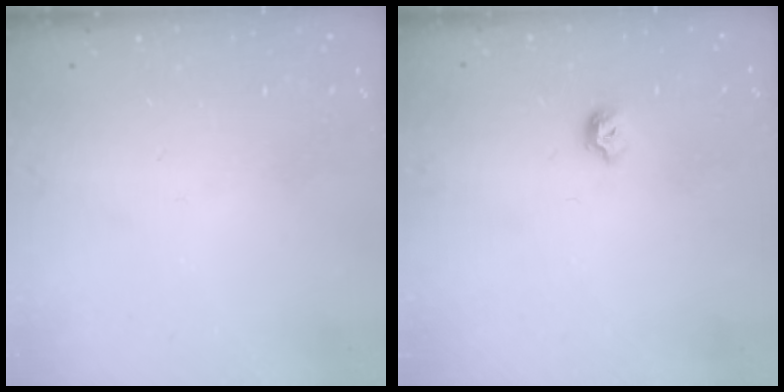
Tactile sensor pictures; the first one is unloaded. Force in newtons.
{"total": 5.3, "press": 5.3, "slide": 0.9}